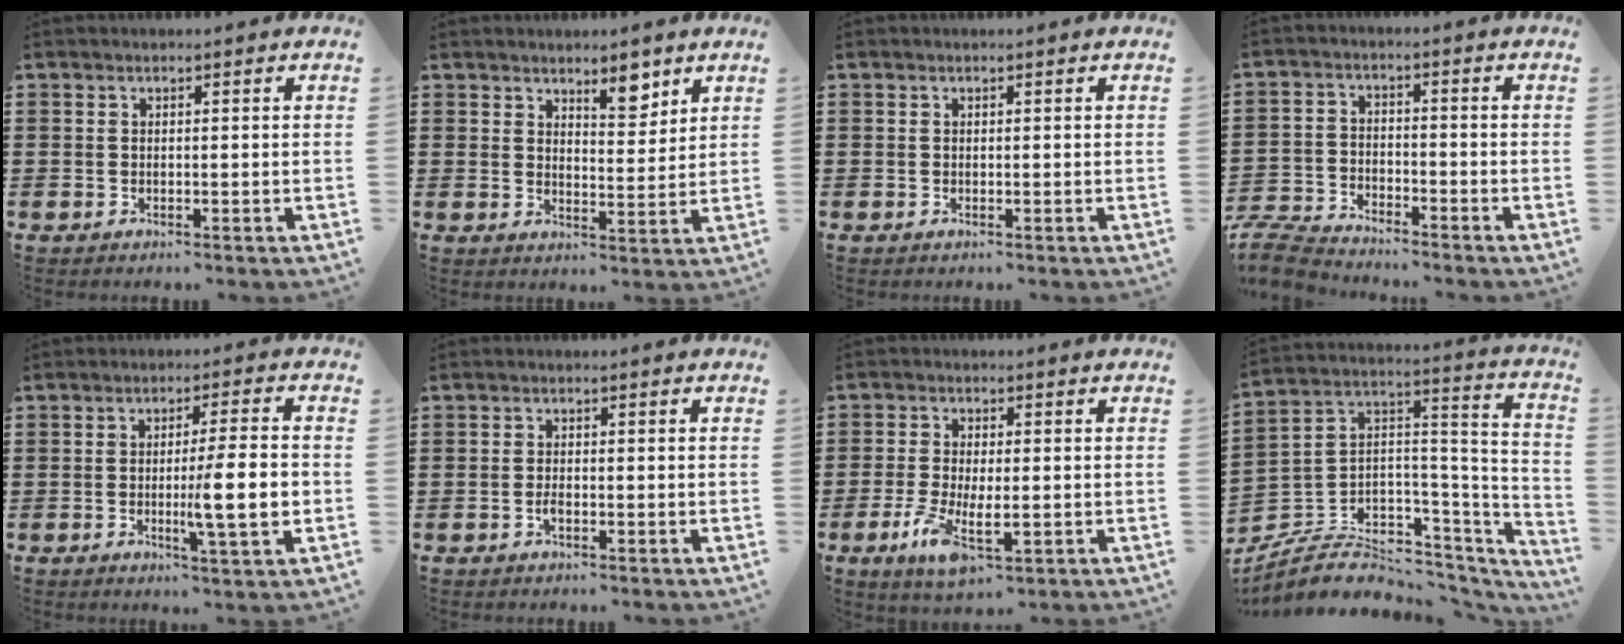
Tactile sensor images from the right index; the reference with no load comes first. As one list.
[{"total": 5.4, "force": [4.3, 2.1, 2.6], "torque": [-0.036, -0.009, 0.073]}, {"total": 0.0}, {"total": 5.8, "force": [-5.6, 0.7, 1.0], "torque": [-0.041, 0.001, -0.118]}, {"total": 8.5, "force": [-1.4, 0.7, 8.4], "torque": [-0.130, -0.010, -0.025]}, {"total": 1.2, "force": [-0.6, 0.3, 1.1], "torque": [-0.022, -0.003, -0.009]}, {"total": 6.9, "force": [-2.0, 2.9, 5.9], "torque": [-0.124, -0.008, -0.035]}, {"total": 7.0, "force": [-3.6, 4.7, 3.8], "torque": [-0.083, -0.004, -0.064]}]